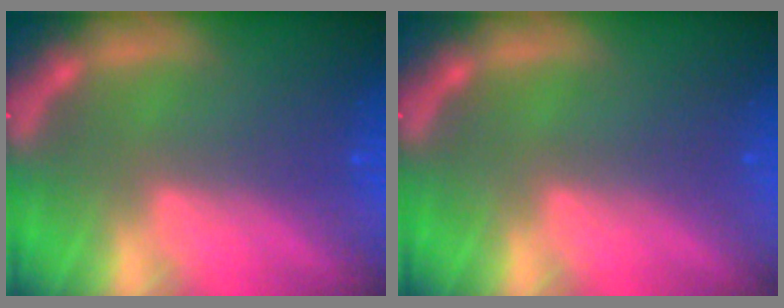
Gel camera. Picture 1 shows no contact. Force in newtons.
{"total": 0.0}